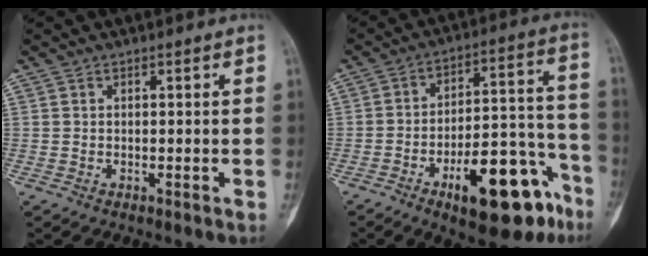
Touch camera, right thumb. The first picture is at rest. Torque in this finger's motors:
{"motor_torque": [2.31, 1.87, 1.29, -1.48, 0.41]}